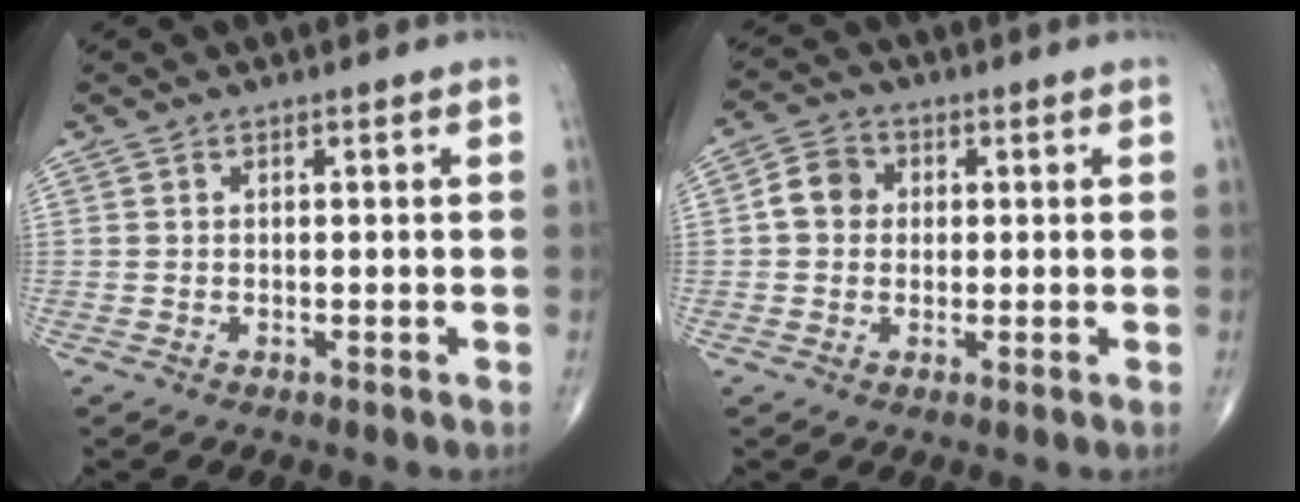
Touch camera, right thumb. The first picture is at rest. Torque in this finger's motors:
{"motor_torque": [0.72, 0.70, 0.53, 0.10, 0.00]}